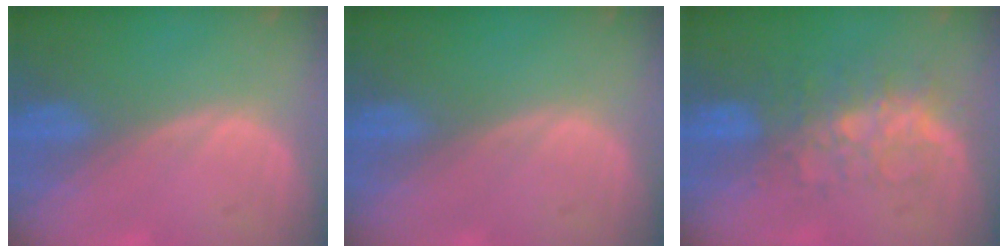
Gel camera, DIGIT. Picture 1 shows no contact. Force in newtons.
{"total": 0.0}
{"total": 8.2, "press": 7.0, "slide": 4.1}